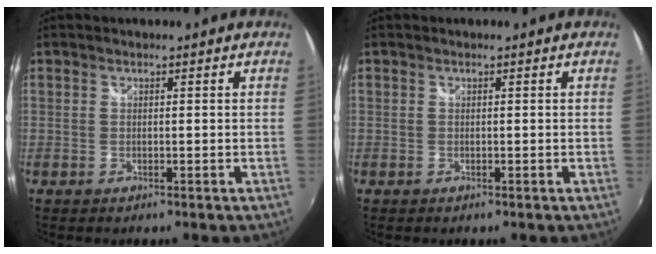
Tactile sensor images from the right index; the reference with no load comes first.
{"total": 0.0}